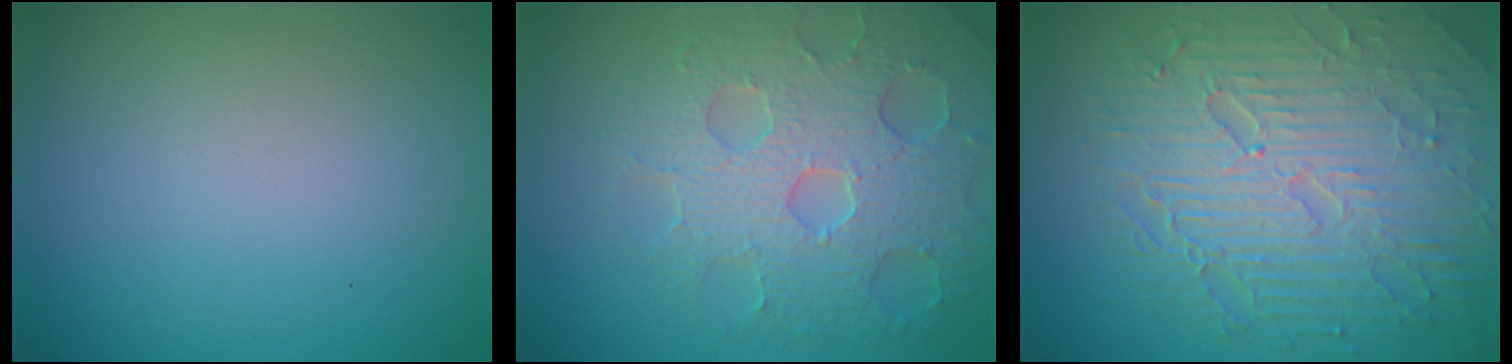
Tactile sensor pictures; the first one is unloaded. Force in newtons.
{"total": 6.9, "press": 5.5, "slide": 4.2}
{"total": 10.1, "press": 6.5, "slide": 7.7}